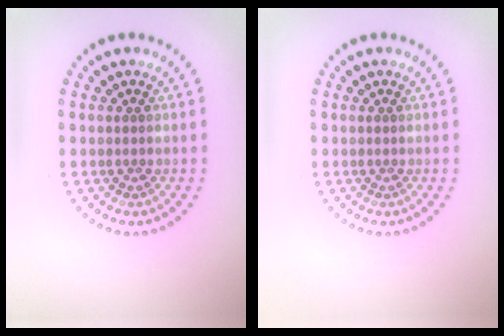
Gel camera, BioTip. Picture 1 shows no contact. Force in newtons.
{"total": 0.0}